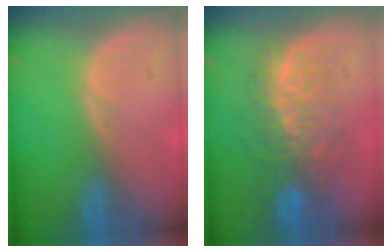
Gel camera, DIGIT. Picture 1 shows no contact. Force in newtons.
{"total": 9.5, "press": 8.5, "slide": 4.2}